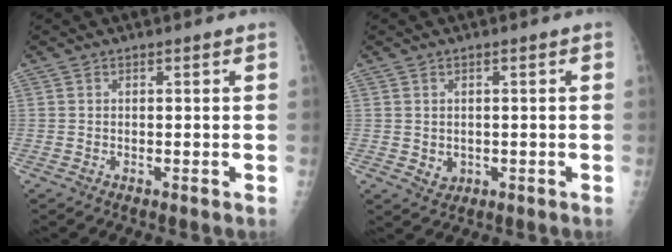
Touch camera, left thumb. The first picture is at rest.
{"total": 2.3, "force": [-0.2, 2.0, 1.0], "torque": [-0.008, -0.002, 0.007]}